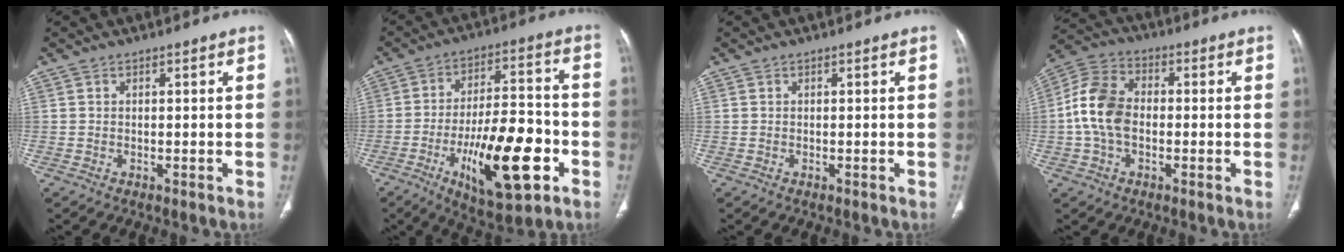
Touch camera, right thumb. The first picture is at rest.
{"total": 20.1, "force": [-7.1, 7.3, 17.3], "torque": [-0.267, 0.026, -0.105]}
{"total": 0.0}
{"total": 10.9, "force": [-0.8, 7.4, 7.9], "torque": [-0.153, 0.027, -0.026]}